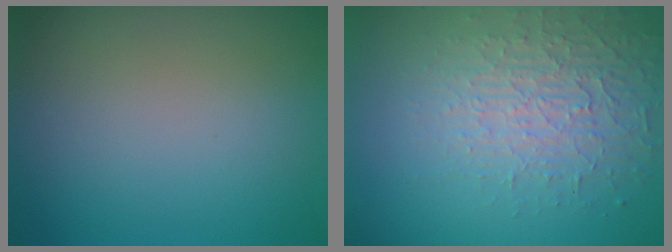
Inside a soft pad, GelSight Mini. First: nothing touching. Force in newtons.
{"total": 3.7, "press": 3.4, "slide": 1.3}